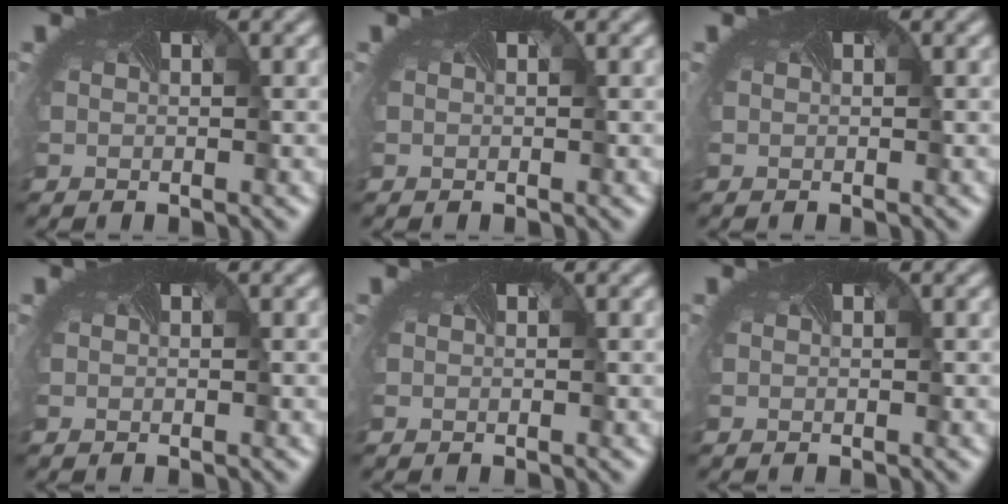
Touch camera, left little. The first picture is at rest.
{"total": 0.0}
{"total": 0.0}
{"total": 0.0}
{"total": 0.0}
{"total": 0.0}